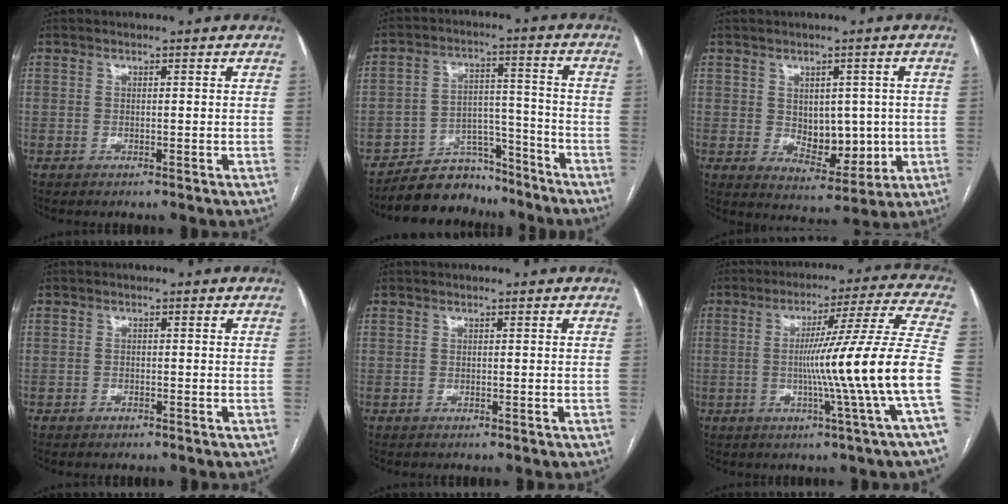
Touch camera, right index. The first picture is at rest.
{"total": 10.0, "force": [-9.0, 4.1, 1.2], "torque": [-0.002, 0.045, -0.148]}
{"total": 7.9, "force": [0.0, 4.6, 6.4], "torque": [-0.085, -0.001, 0.019]}
{"total": 0.8, "force": [-0.6, 0.5, 0.2], "torque": [-0.005, 0.001, -0.009]}
{"total": 0.0}
{"total": 18.0, "force": [-3.4, -3.4, 17.4], "torque": [-0.234, -0.004, -0.061]}